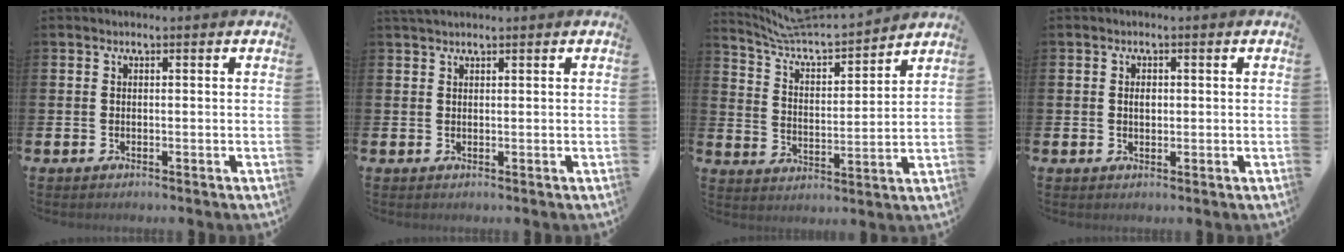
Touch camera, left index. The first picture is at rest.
{"total": 1.4, "force": [1.2, 0.3, 0.4], "torque": [-0.004, 0.002, 0.021]}
{"total": 7.2, "force": [6.9, 0.8, 1.6], "torque": [-0.065, -0.060, 0.118]}
{"total": 1.5, "force": [0.2, 0.9, 1.1], "torque": [-0.007, 0.000, -0.002]}